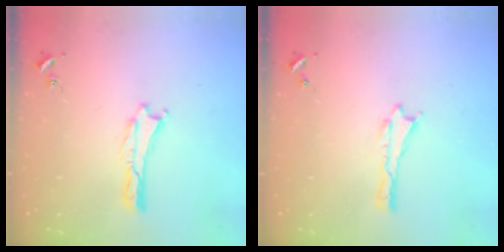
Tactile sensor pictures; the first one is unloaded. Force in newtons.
{"total": 0.0}